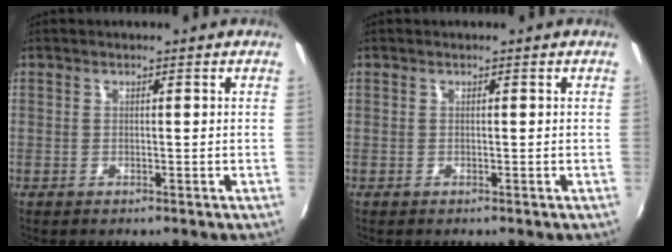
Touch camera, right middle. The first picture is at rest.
{"total": 0.0}